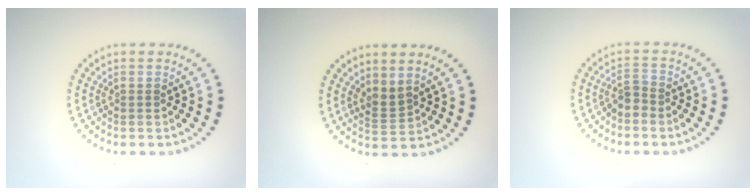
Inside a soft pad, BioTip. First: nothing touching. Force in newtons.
{"total": 1.8, "press": 1.3, "slide": 1.3}
{"total": 1.7, "press": 1.3, "slide": 1.2}